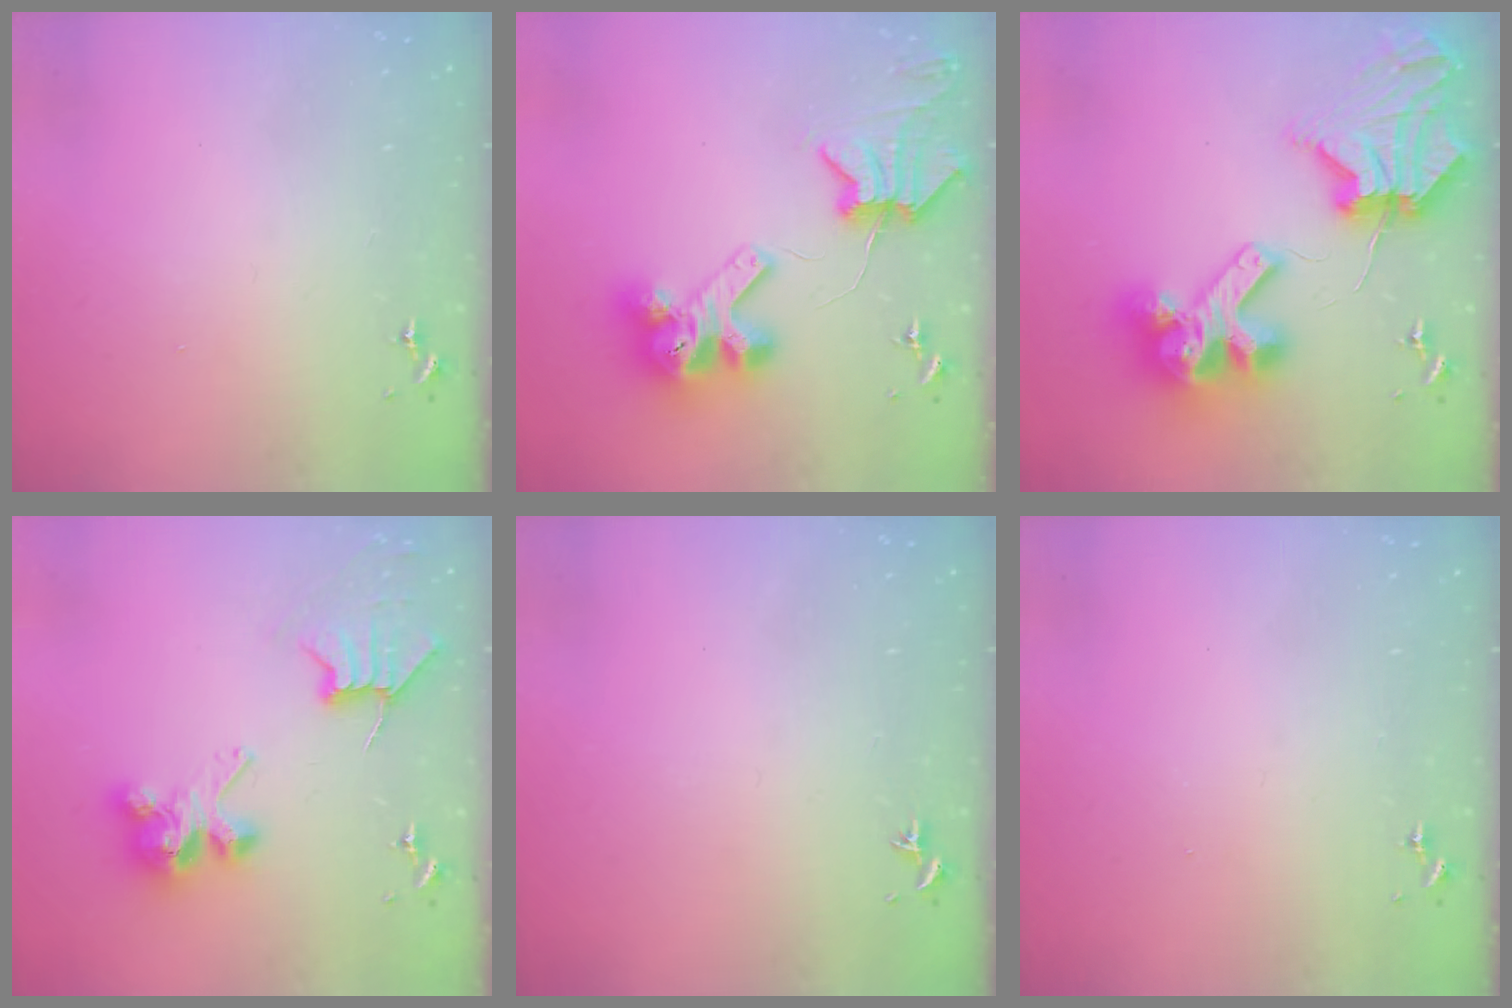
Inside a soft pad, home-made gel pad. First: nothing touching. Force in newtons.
{"total": 12.1, "press": 11.9, "slide": 1.7}
{"total": 22.1, "press": 21.9, "slide": 2.9}
{"total": 8.2, "press": 8.2, "slide": 1.0}
{"total": 0.0}
{"total": 0.0}